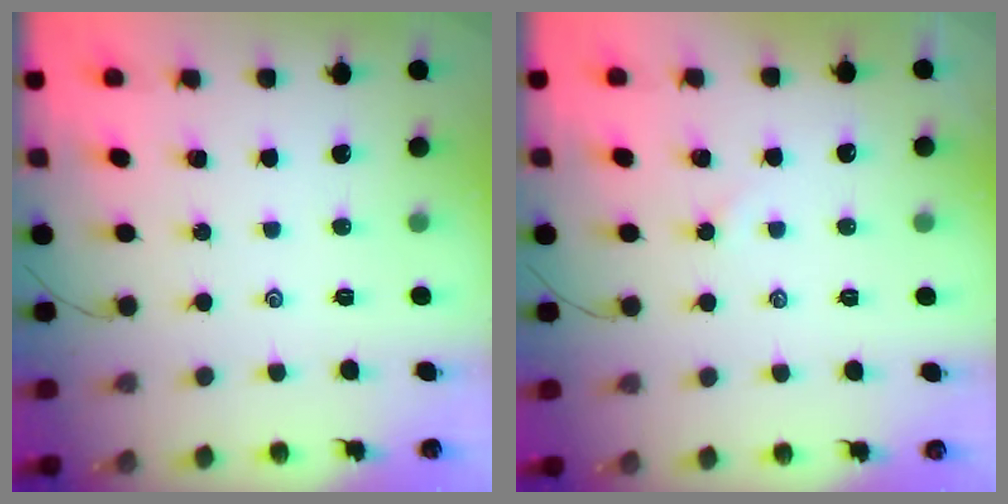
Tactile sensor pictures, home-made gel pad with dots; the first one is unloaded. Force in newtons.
{"total": 1.3, "press": 1.3, "slide": 0.3}